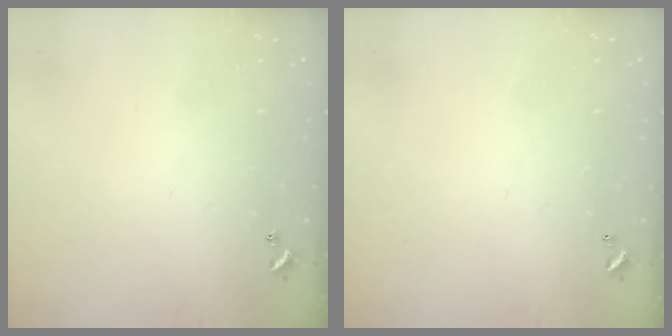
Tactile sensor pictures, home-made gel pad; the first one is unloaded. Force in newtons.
{"total": 2.9, "press": 2.9, "slide": 0.1}